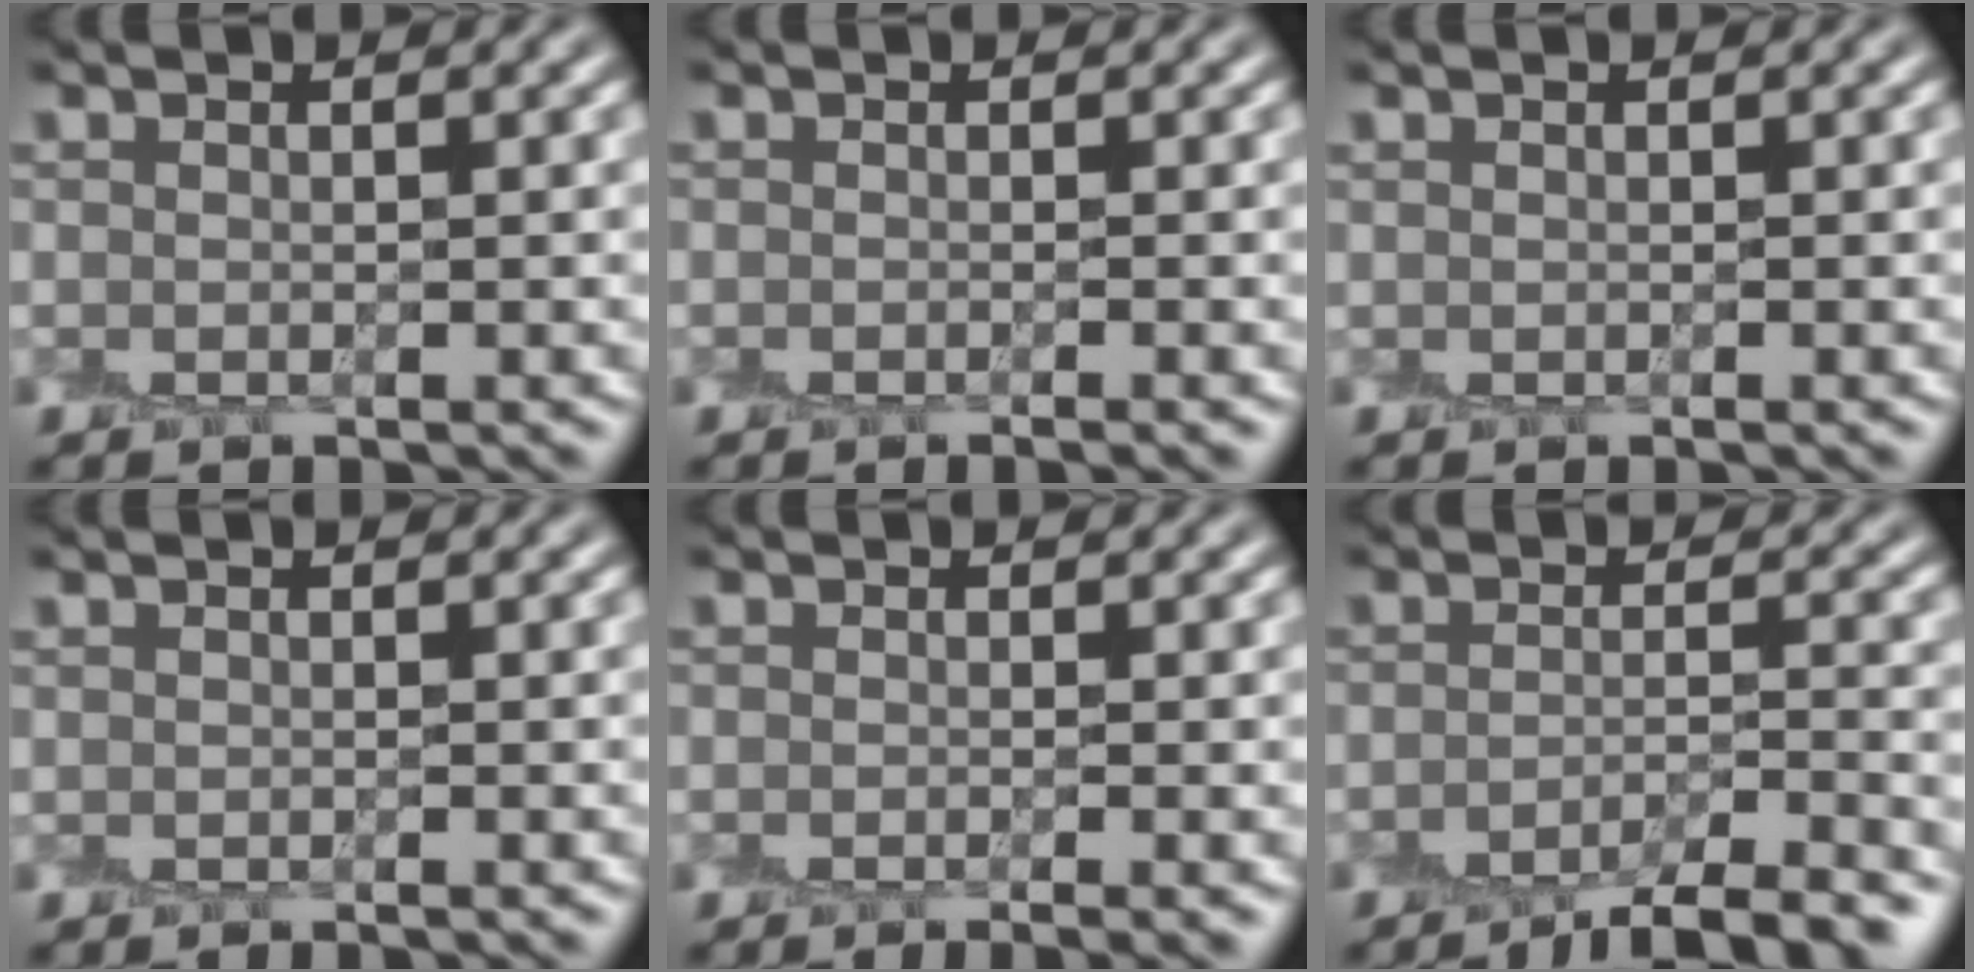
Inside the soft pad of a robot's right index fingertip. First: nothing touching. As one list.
[{"total": 0.8, "force": [-0.6, -0.3, 0.5], "torque": [-0.007, -0.004, -0.013]}, {"total": 0.0}, {"total": 0.0}, {"total": 1.7, "force": [-0.8, 0.0, 1.4], "torque": [-0.021, -0.006, -0.015]}, {"total": 5.6, "force": [-4.3, 1.0, 3.4], "torque": [-0.049, -0.001, -0.064]}]